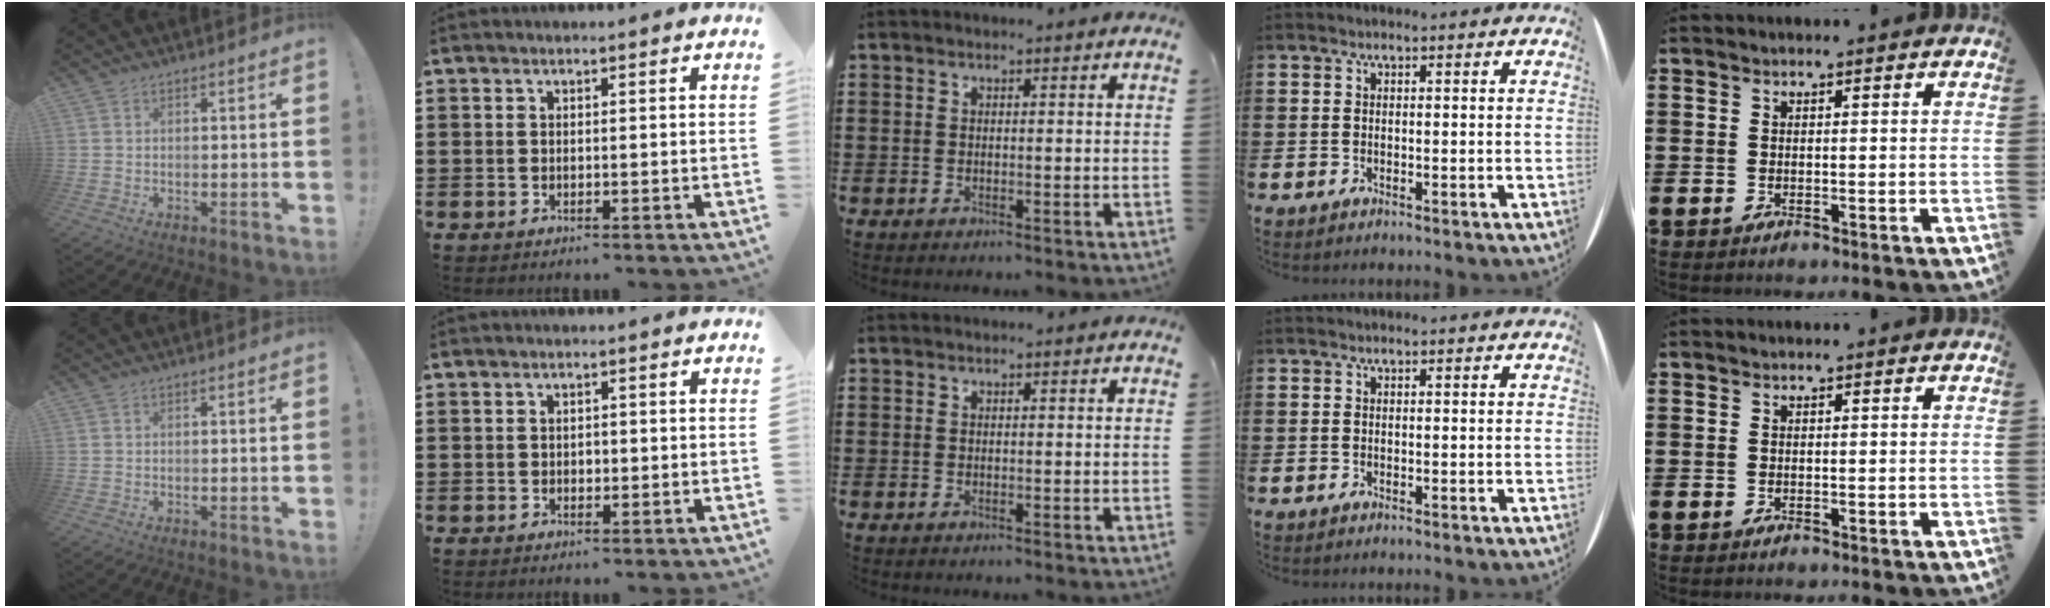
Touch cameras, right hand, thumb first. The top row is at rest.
{"index": {"total": 0.8, "force": [0.0, 0.6, 0.5], "torque": [-0.012, 0.003, -0.001]}}